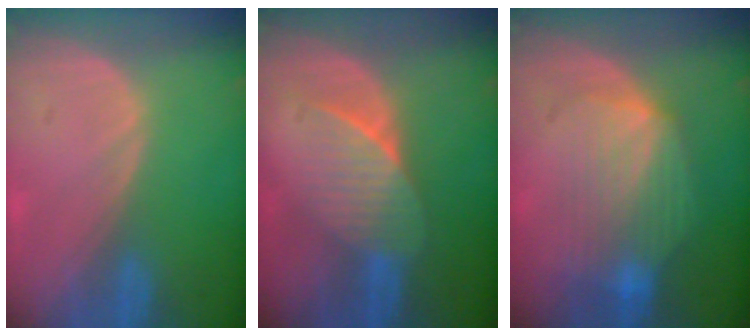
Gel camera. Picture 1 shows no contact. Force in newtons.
{"total": 6.6, "press": 6.1, "slide": 2.5}
{"total": 8.4, "press": 7.9, "slide": 2.8}